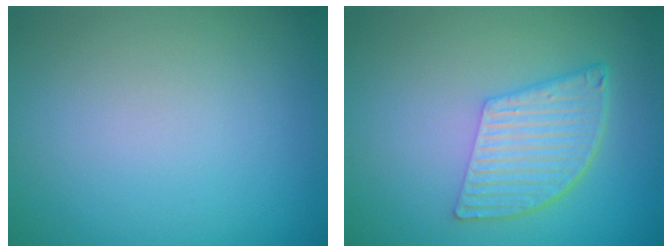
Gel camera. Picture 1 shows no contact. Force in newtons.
{"total": 5.5, "press": 3.8, "slide": 4.0}